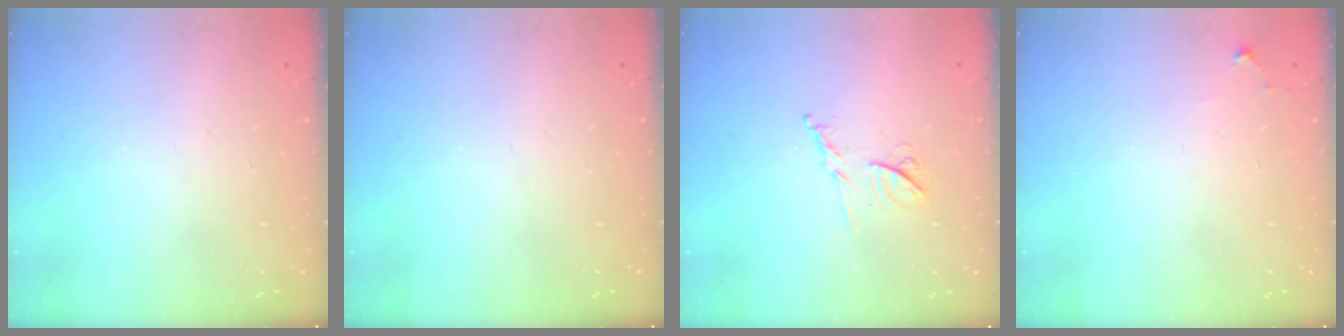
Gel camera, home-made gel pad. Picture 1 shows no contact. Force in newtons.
{"total": 0.0}
{"total": 8.7, "press": 8.7, "slide": 0.4}
{"total": 4.9, "press": 4.9, "slide": 0.7}